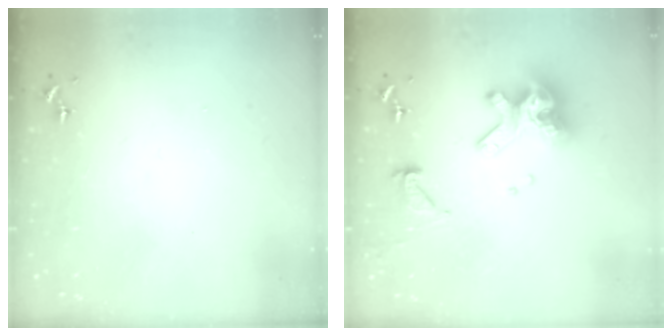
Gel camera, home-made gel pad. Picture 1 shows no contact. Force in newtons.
{"total": 15.9, "press": 15.8, "slide": 1.4}